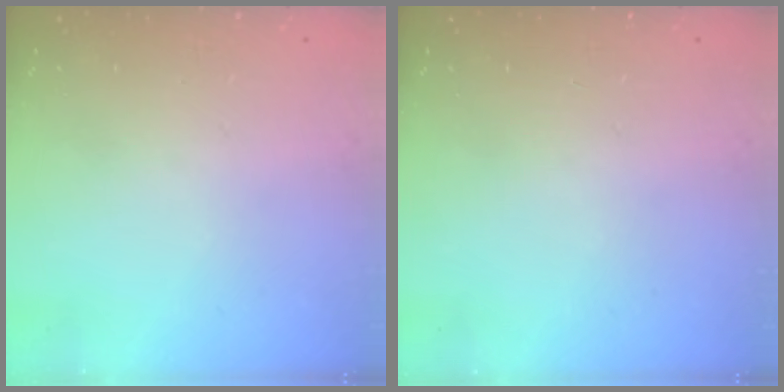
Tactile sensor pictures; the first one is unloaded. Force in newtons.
{"total": 0.0}